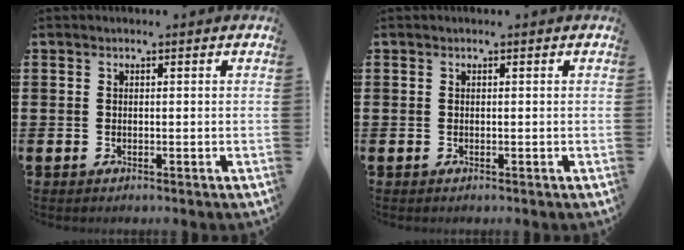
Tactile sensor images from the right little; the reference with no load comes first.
{"total": 0.0}